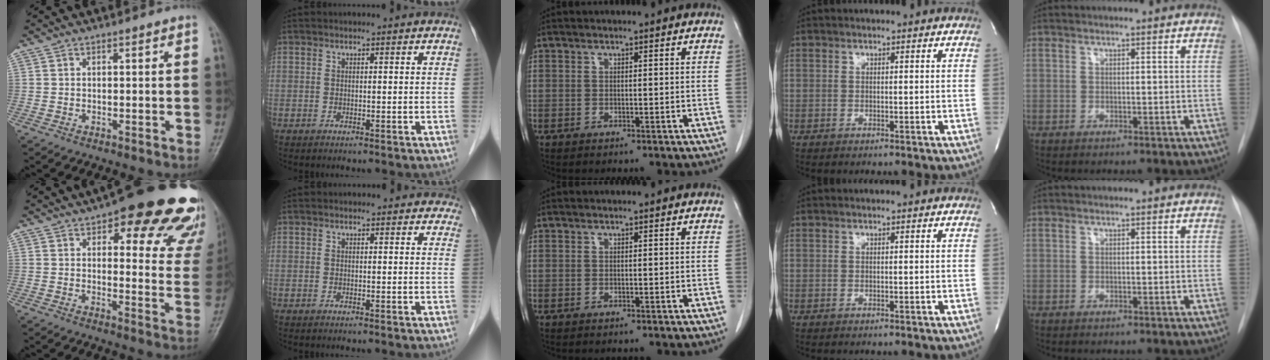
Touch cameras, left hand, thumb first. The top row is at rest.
{"thumb": {"total": 23.8, "force": [15.8, 8.1, 15.8], "torque": [-0.146, -0.059, 0.174]}, "index": {"total": 5.6, "force": [5.1, 2.0, 1.3], "torque": [0.006, 0.004, 0.040]}}